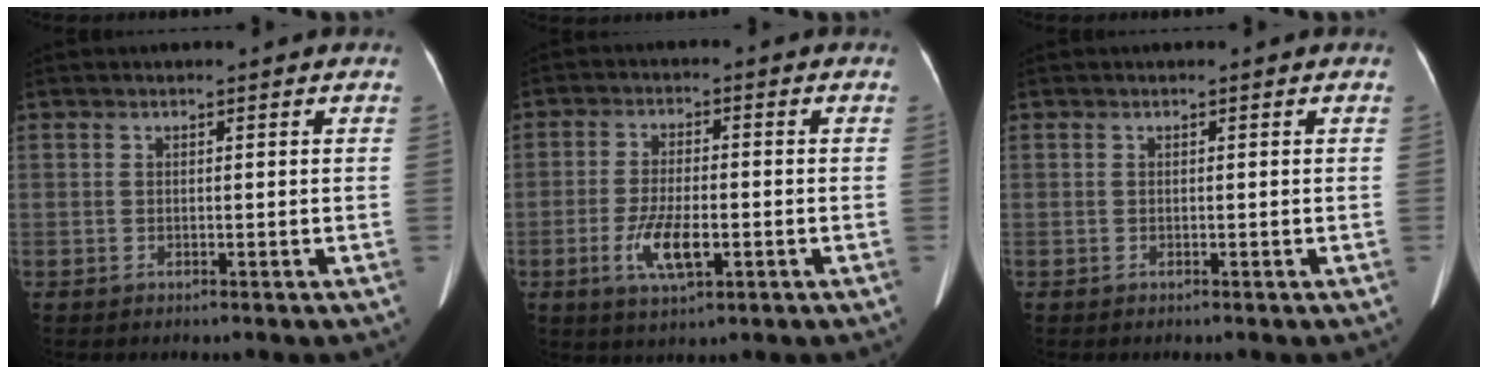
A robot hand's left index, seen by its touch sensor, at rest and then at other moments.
{"total": 6.7, "force": [-2.2, 2.1, 6.0], "torque": [-0.121, -0.006, -0.036]}
{"total": 0.0}